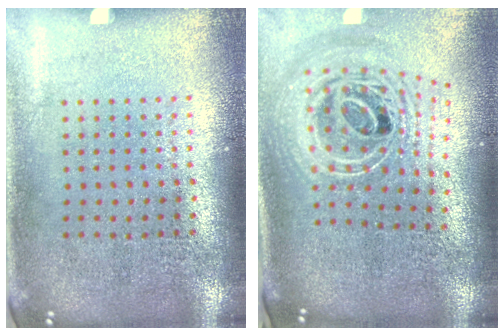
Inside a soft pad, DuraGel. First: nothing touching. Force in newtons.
{"total": 2.8, "press": 2.0, "slide": 1.9}